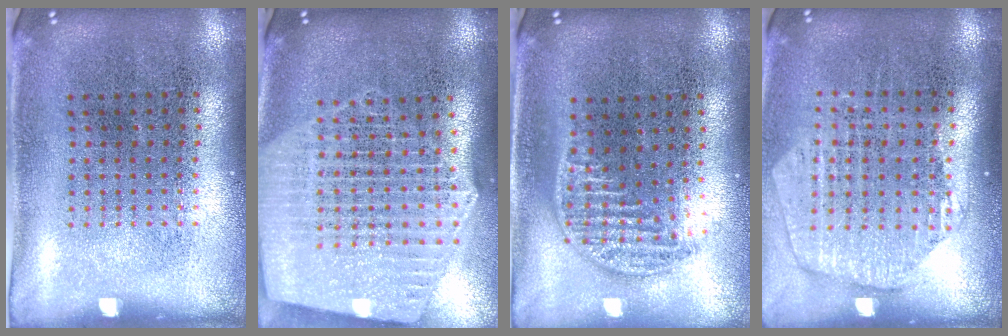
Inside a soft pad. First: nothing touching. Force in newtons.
{"total": 2.8, "press": 2.4, "slide": 1.4}
{"total": 1.3, "press": 1.1, "slide": 0.5}
{"total": 1.6, "press": 1.4, "slide": 0.7}